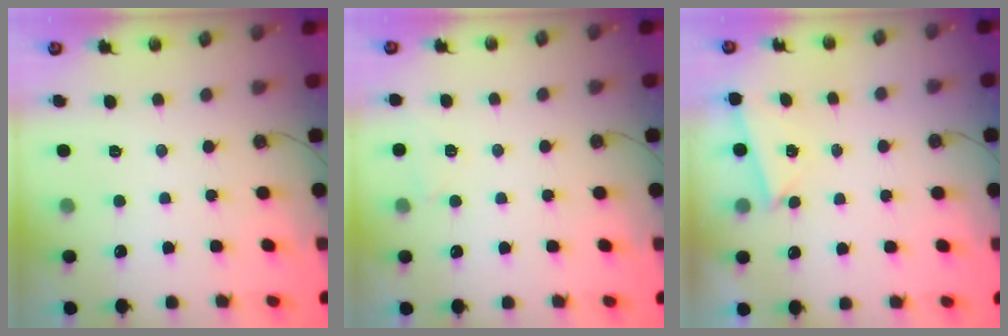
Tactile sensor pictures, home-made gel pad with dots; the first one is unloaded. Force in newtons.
{"total": 3.8, "press": 3.8, "slide": 0.6}
{"total": 1.7, "press": 1.7, "slide": 0.4}